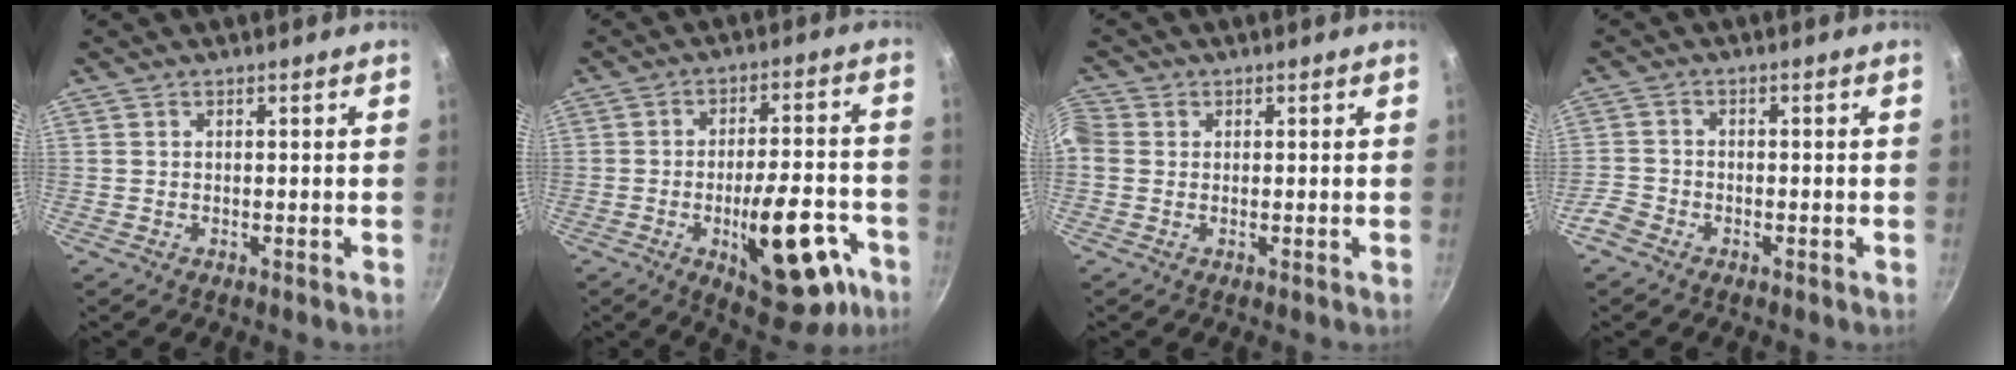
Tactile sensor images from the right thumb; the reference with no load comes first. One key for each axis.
{"total": 17.1, "fx": -5.7, "fy": 6.3, "fz": 14.8, "tx": -0.211, "ty": 0.025, "tz": -0.074}
{"total": 2.8, "fx": 0.2, "fy": 2.5, "fz": 1.3, "tx": -0.026, "ty": 0.006, "tz": -0.006}
{"total": 3.5, "fx": -2.4, "fy": 2.2, "fz": 1.2, "tx": -0.026, "ty": 0.022, "tz": -0.051}